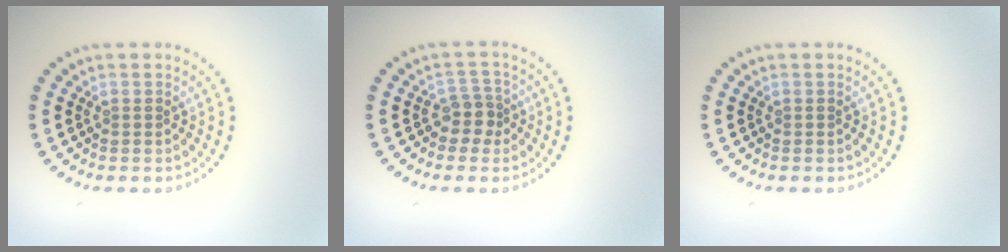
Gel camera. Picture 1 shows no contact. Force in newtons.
{"total": 2.2, "press": 1.7, "slide": 1.4}
{"total": 0.0}